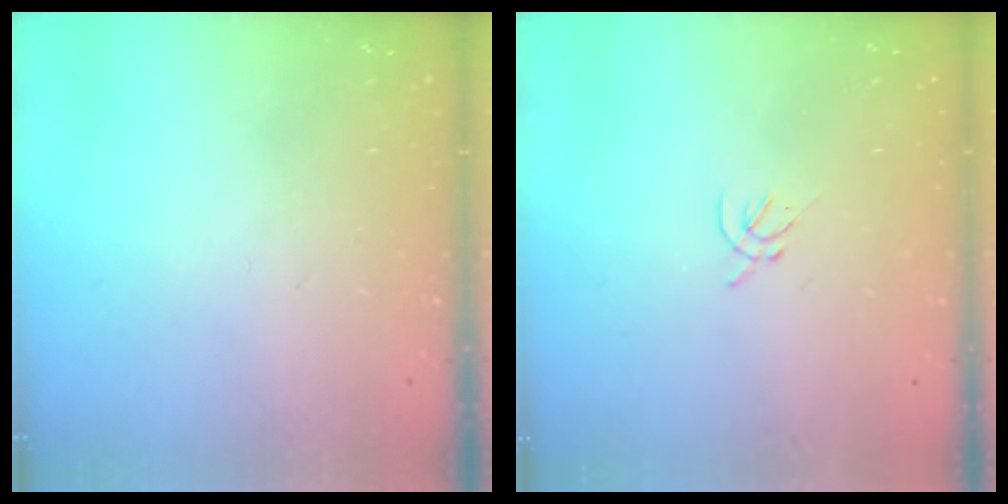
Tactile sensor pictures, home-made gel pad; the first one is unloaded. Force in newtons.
{"total": 1.4, "press": 1.3, "slide": 0.5}